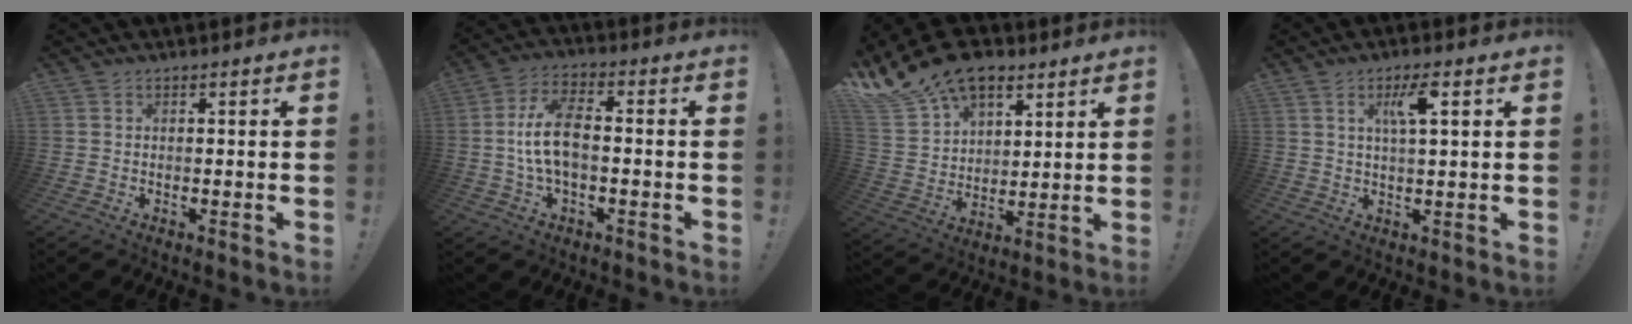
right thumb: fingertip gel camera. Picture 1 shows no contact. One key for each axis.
{"total": 11.3, "fx": -0.9, "fy": 5.3, "fz": 10.0, "tx": -0.205, "ty": 0.013, "tz": -0.014}
{"total": 17.6, "fx": 12.3, "fy": 10.1, "fz": 7.5, "tx": -0.146, "ty": -0.072, "tz": 0.234}
{"total": 6.6, "fx": 3.0, "fy": 1.2, "fz": 5.8, "tx": -0.097, "ty": -0.001, "tz": 0.044}